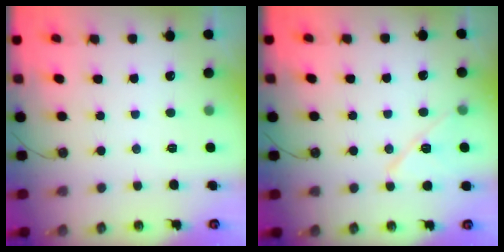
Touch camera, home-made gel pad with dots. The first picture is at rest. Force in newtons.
{"total": 10.0, "press": 10.0, "slide": 0.7}